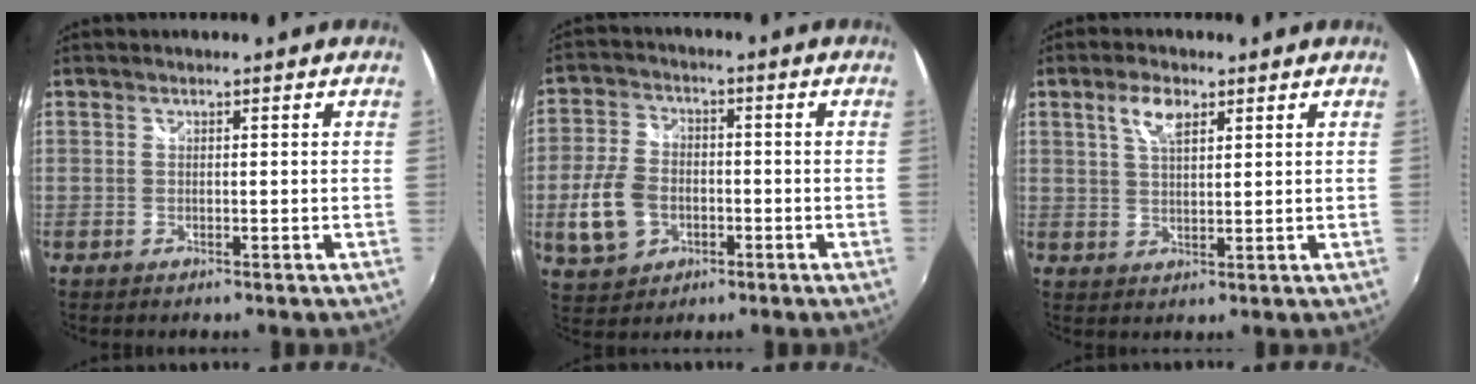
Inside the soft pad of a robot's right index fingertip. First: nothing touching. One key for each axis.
{"total": 10.0, "fx": -2.7, "fy": 7.3, "fz": 6.2, "tx": -0.147, "ty": 0.005, "tz": -0.043}
{"total": 4.8, "fx": 2.5, "fy": 2.0, "fz": 3.5, "tx": -0.065, "ty": 0.006, "tz": 0.047}